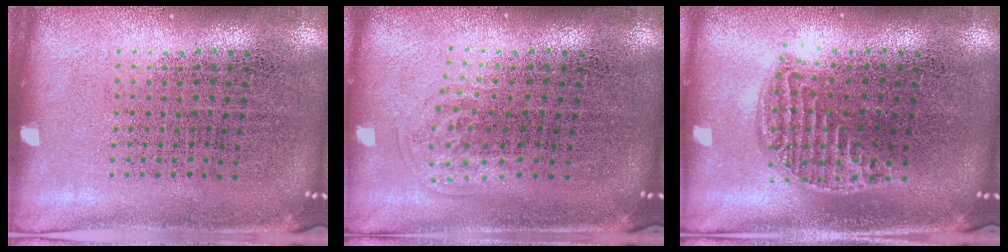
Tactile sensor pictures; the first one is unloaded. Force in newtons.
{"total": 1.0, "press": 0.6, "slide": 0.8}
{"total": 1.2, "press": 1.1, "slide": 0.5}